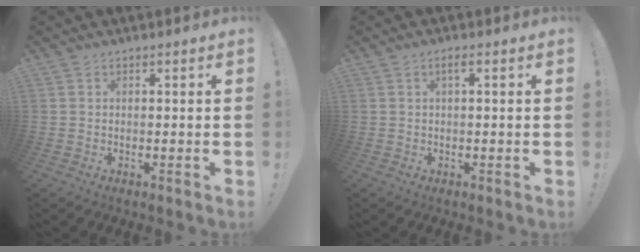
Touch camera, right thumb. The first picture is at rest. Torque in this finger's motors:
{"motor_torque": [-0.08, 0.08, -0.01, 0.00, 0.00]}